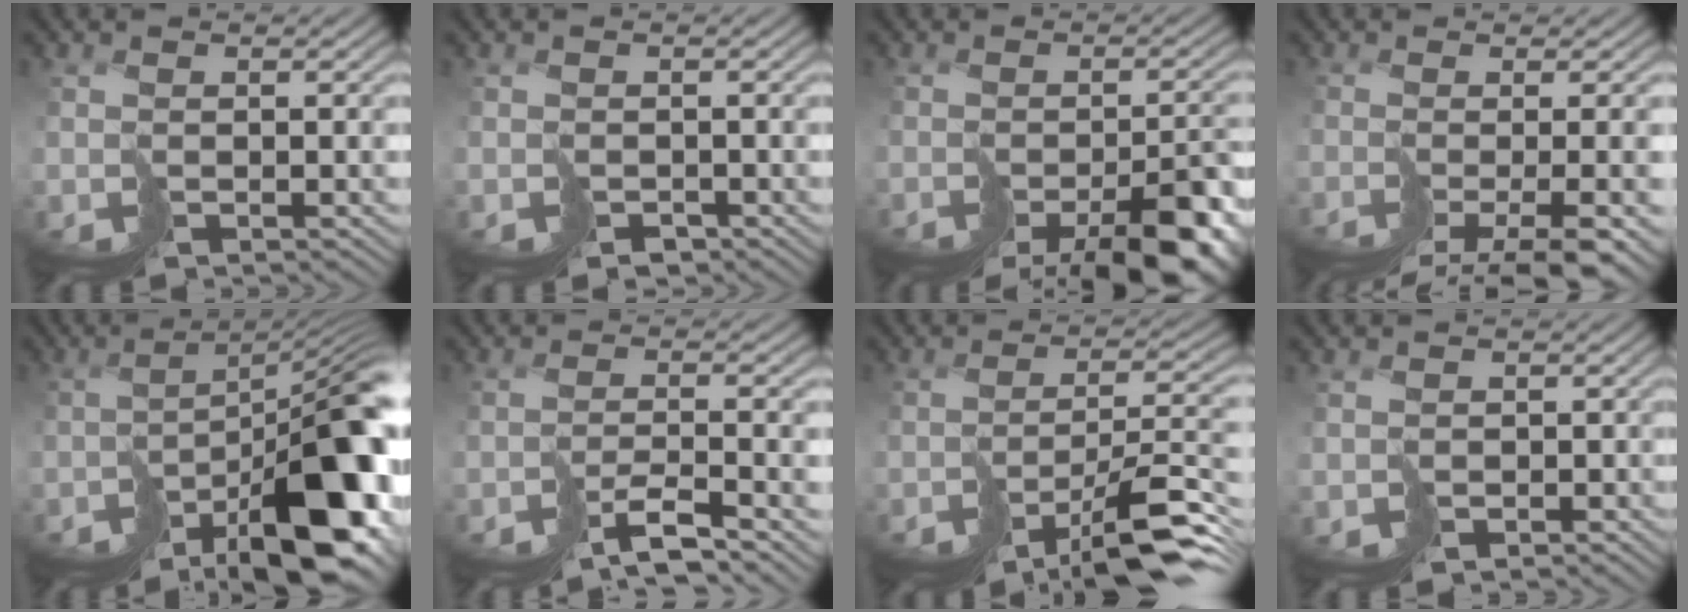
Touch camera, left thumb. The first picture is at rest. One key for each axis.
{"total": 1.7, "fx": -1.3, "fy": 1.0, "fz": 0.5, "tx": 0.002, "ty": -0.003, "tz": -0.022}
{"total": 12.7, "fx": -9.3, "fy": 4.2, "fz": 7.6, "tx": -0.108, "ty": -0.028, "tz": -0.101}
{"total": 9.4, "fx": -6.3, "fy": 1.9, "fz": 6.8, "tx": -0.093, "ty": -0.018, "tz": -0.060}
{"total": 16.1, "fx": -8.6, "fy": 5.4, "fz": 12.4, "tx": -0.152, "ty": -0.016, "tz": -0.122}
{"total": 5.0, "fx": -4.2, "fy": 0.1, "fz": 2.8, "tx": -0.038, "ty": 0.004, "tz": -0.071}
{"total": 10.8, "fx": -7.3, "fy": 2.3, "fz": 7.6, "tx": -0.115, "ty": -0.006, "tz": -0.116}
{"total": 2.0, "fx": -1.4, "fy": 1.5, "fz": 0.1, "tx": 0.009, "ty": -0.006, "tz": -0.027}